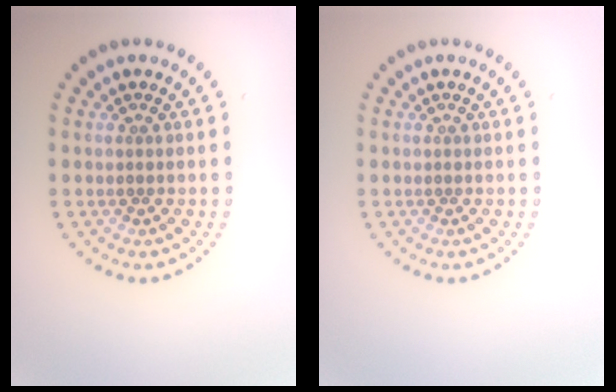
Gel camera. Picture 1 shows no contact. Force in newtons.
{"total": 0.0}